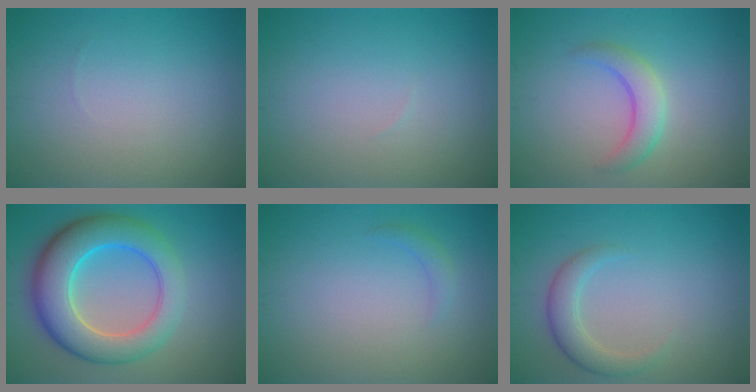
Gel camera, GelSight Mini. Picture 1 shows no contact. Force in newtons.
{"total": 0.0}
{"total": 2.9, "press": 2.9, "slide": 0.1}
{"total": 9.0, "press": 9.0, "slide": 0.4}
{"total": 1.0, "press": 1.0, "slide": 0.1}
{"total": 2.6, "press": 2.6, "slide": 0.2}